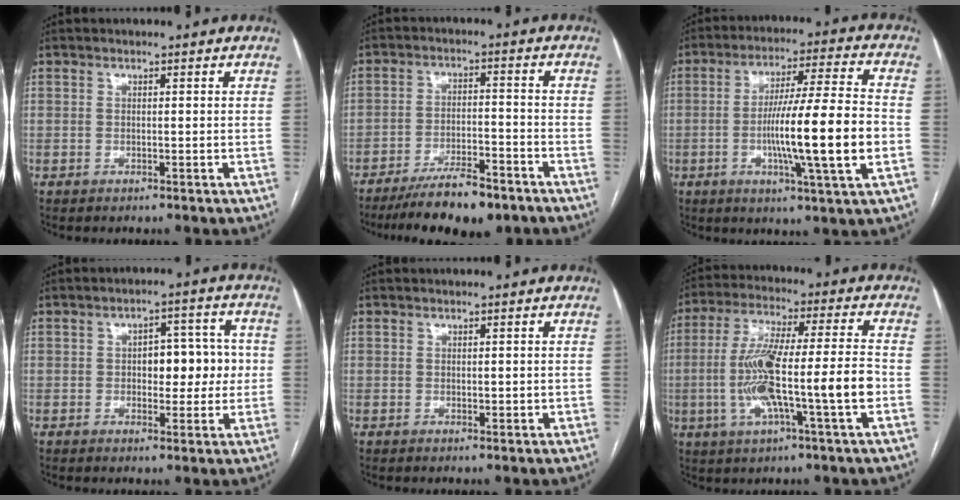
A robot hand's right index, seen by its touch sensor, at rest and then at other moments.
{"total": 11.3, "force": [-8.9, 2.6, 6.5], "torque": [-0.104, -0.009, -0.146]}
{"total": 15.9, "force": [-3.0, -0.3, 15.6], "torque": [-0.266, -0.005, -0.055]}
{"total": 7.5, "force": [0.1, 3.9, 6.4], "torque": [-0.078, 0.027, 0.006]}
{"total": 1.3, "force": [0.1, 0.7, 1.1], "torque": [-0.016, -0.003, 0.005]}
{"total": 15.3, "force": [-3.0, 0.6, 15.0], "torque": [-0.285, 0.007, -0.054]}